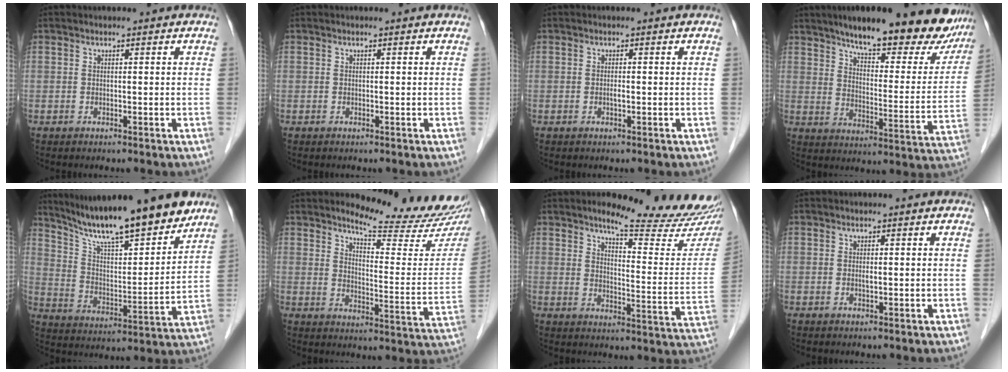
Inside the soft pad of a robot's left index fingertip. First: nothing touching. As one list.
[{"total": 0.0}, {"total": 0.7, "force": [-0.1, 0.1, 0.6], "torque": [-0.012, 0.001, -0.004]}, {"total": 24.1, "force": [19.7, 5.7, 12.5], "torque": [-0.161, -0.016, 0.250]}, {"total": 18.5, "force": [15.7, 2.1, 9.6], "torque": [-0.151, -0.010, 0.259]}, {"total": 17.4, "force": [16.1, 1.8, 6.4], "torque": [-0.082, -0.088, 0.193]}, {"total": 18.6, "force": [16.3, 2.1, 8.7], "torque": [-0.106, -0.066, 0.196]}, {"total": 0.6, "force": [0.1, 0.1, 0.5], "torque": [-0.015, -0.002, 0.002]}]